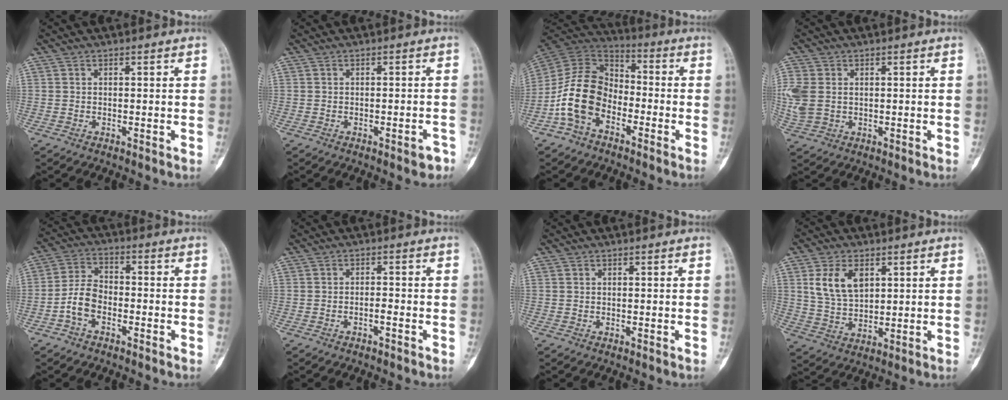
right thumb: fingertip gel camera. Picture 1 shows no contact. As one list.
[{"total": 2.6, "force": [-1.6, 0.9, 1.8], "torque": [-0.015, 0.011, -0.020]}, {"total": 13.4, "force": [-5.1, 9.3, 8.3], "torque": [-0.145, 0.057, -0.109]}, {"total": 7.2, "force": [0.8, 5.3, 4.8], "torque": [-0.123, 0.005, 0.024]}, {"total": 6.7, "force": [-2.8, 4.2, 4.3], "torque": [-0.076, 0.028, -0.065]}, {"total": 1.5, "force": [-1.1, 0.4, 1.0], "torque": [-0.017, 0.015, -0.017]}, {"total": 0.0}, {"total": 8.8, "force": [3.2, 5.4, 6.1], "torque": [-0.104, -0.011, 0.068]}]